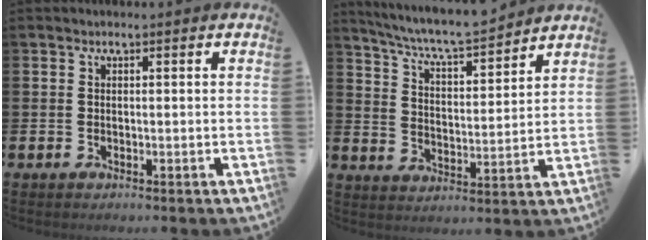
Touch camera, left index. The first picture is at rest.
{"total": 7.2, "force": [6.9, 0.1, 2.0], "torque": [-0.067, -0.051, 0.119]}